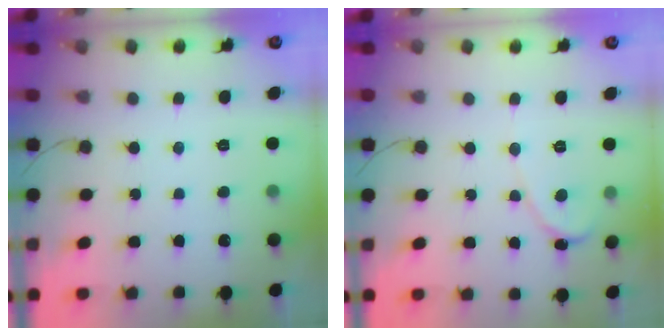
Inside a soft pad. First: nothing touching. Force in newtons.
{"total": 1.6, "press": 1.6, "slide": 0.0}